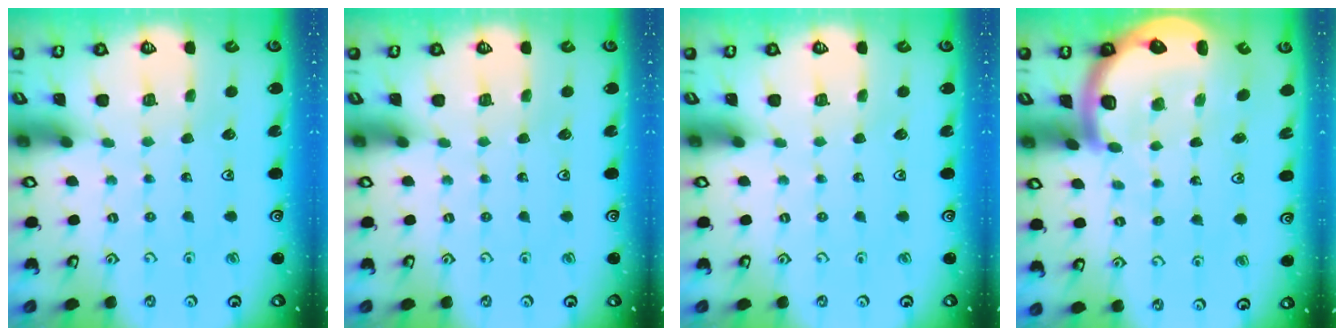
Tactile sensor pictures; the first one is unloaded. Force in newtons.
{"total": 0.0}
{"total": 0.0}
{"total": 7.6, "press": 7.4, "slide": 1.8}